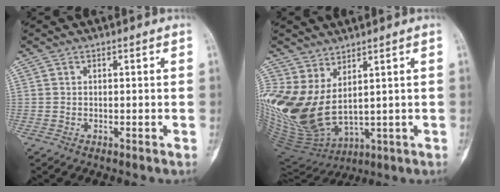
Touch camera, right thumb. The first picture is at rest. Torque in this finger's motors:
{"motor_torque": [0.02, 1.65, 2.73, 0.04, 1.05]}